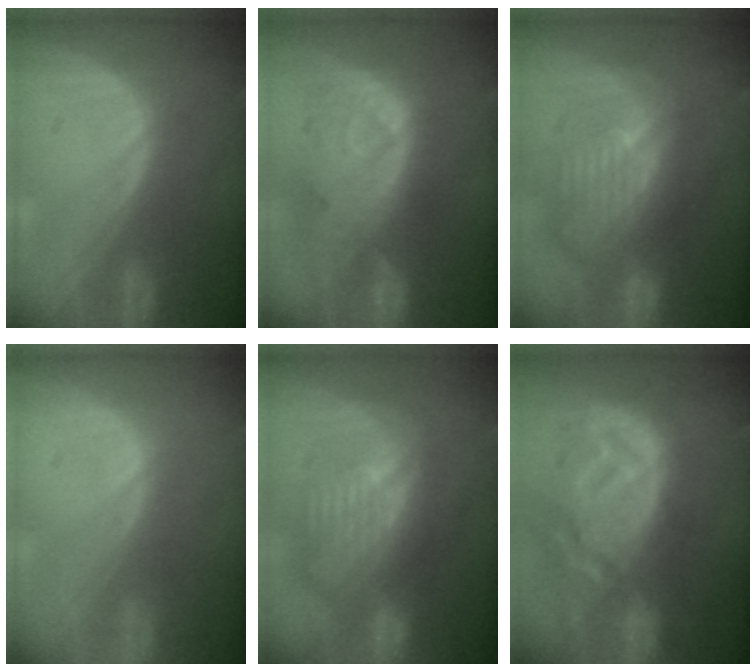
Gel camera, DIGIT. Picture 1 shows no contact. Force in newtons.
{"total": 11.0, "press": 9.7, "slide": 5.2}
{"total": 10.4, "press": 9.3, "slide": 4.7}
{"total": 0.0}
{"total": 10.9, "press": 9.6, "slide": 5.1}
{"total": 13.3, "press": 11.6, "slide": 6.4}